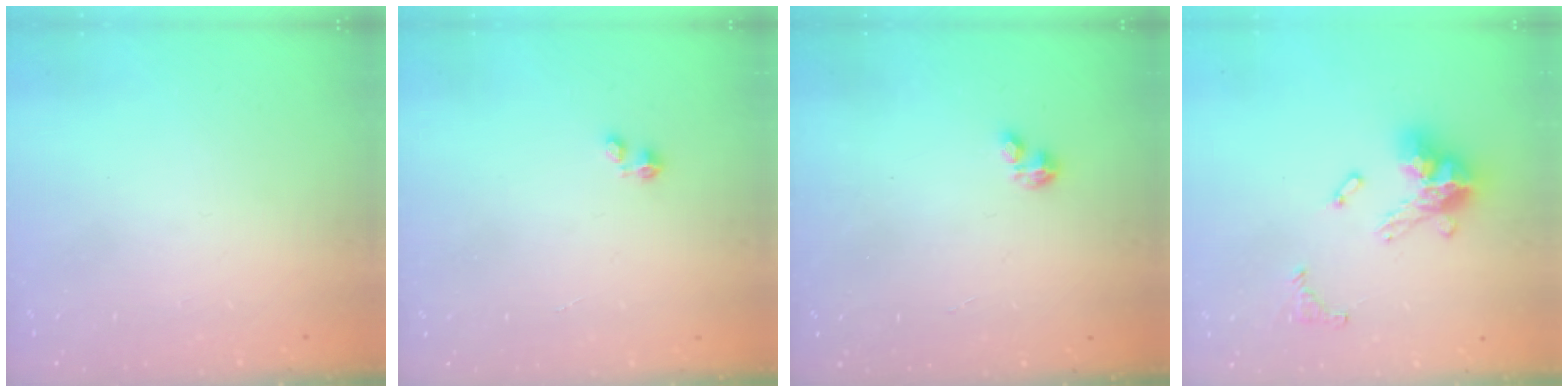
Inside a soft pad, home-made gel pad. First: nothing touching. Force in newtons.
{"total": 0.0}
{"total": 0.7, "press": 0.6, "slide": 0.2}
{"total": 13.4, "press": 13.4, "slide": 0.9}